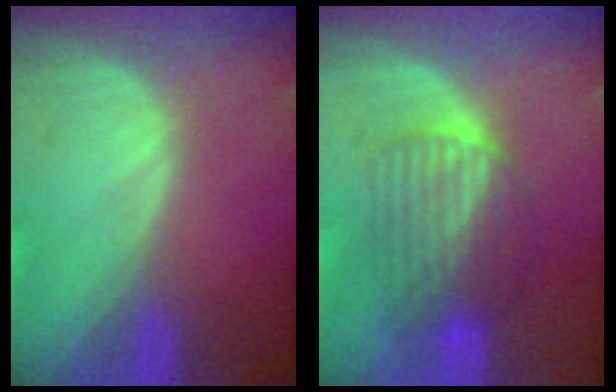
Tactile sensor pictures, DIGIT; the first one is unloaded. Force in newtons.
{"total": 6.4, "press": 6.3, "slide": 1.3}